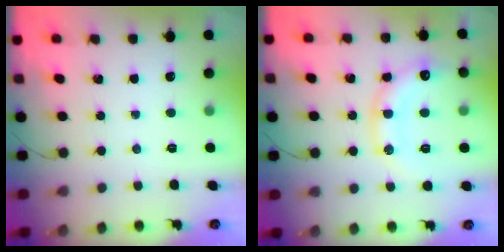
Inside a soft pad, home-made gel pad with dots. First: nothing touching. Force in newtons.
{"total": 14.4, "press": 14.4, "slide": 1.2}